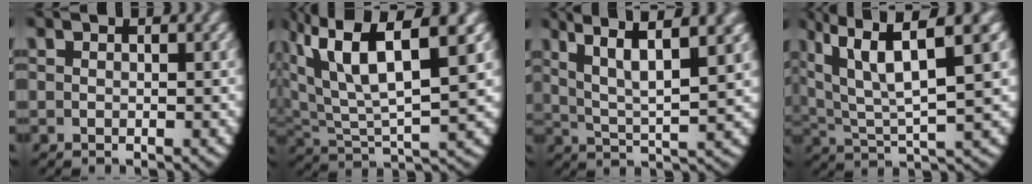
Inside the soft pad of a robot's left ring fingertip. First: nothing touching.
{"total": 9.9, "force": [3.5, 5.3, 7.6], "torque": [-0.165, -0.007, 0.062]}
{"total": 8.4, "force": [3.8, 3.8, 6.4], "torque": [-0.117, -0.008, 0.064]}
{"total": 8.7, "force": [3.2, 4.2, 6.9], "torque": [-0.137, -0.012, 0.067]}